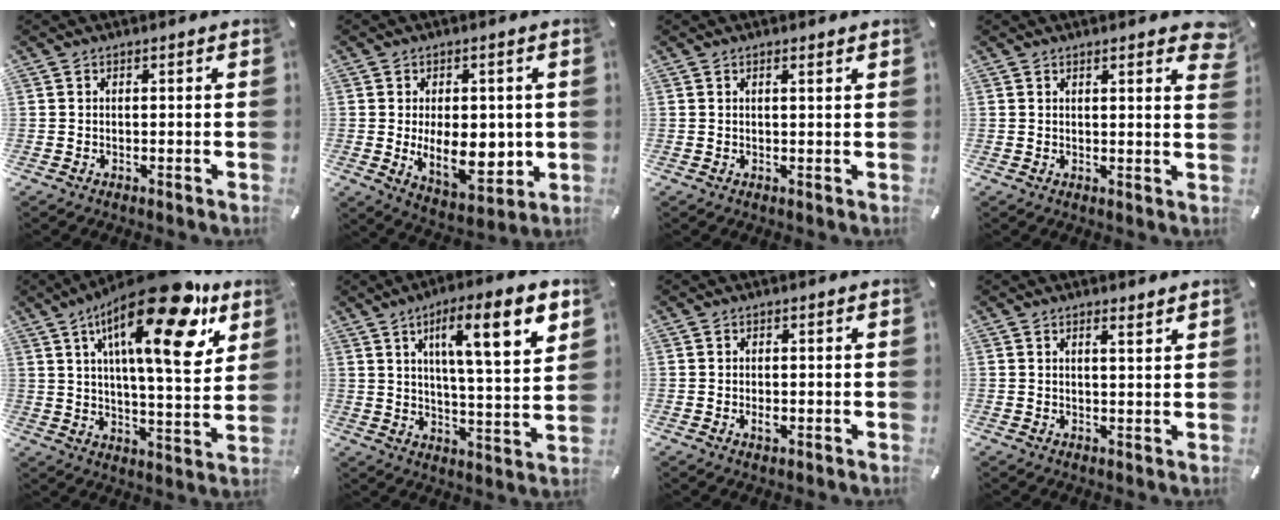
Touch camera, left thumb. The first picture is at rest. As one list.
[{"total": 12.7, "force": [-0.9, 7.8, 9.9], "torque": [-0.151, -0.015, -0.012]}, {"total": 0.8, "force": [0.5, 0.0, 0.6], "torque": [-0.012, -0.002, 0.010]}, {"total": 3.3, "force": [2.4, 0.8, 2.2], "torque": [-0.025, -0.015, 0.037]}, {"total": 25.1, "force": [12.9, 8.5, 19.8], "torque": [-0.302, -0.064, 0.196]}, {"total": 15.9, "force": [7.8, 3.7, 13.3], "torque": [-0.202, -0.029, 0.116]}, {"total": 1.8, "force": [-0.3, 1.0, 1.5], "torque": [-0.036, -0.004, -0.008]}, {"total": 1.9, "force": [1.7, -0.2, 0.9], "torque": [-0.020, -0.008, 0.030]}]